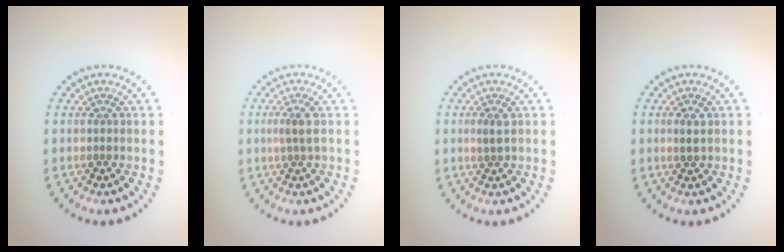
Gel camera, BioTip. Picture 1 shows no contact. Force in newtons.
{"total": 1.7, "press": 1.2, "slide": 1.1}
{"total": 1.2, "press": 1.0, "slide": 0.5}
{"total": 1.0, "press": 0.9, "slide": 0.2}